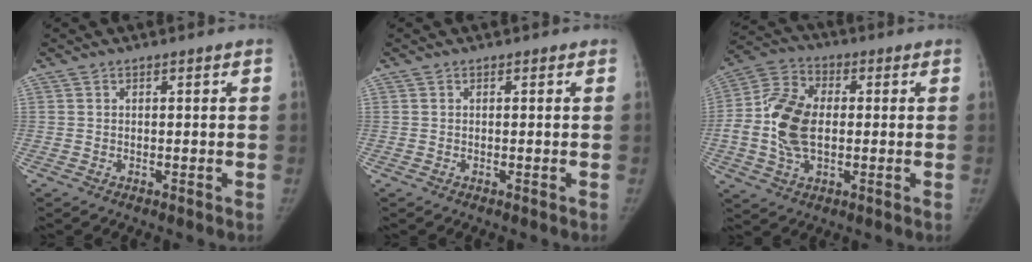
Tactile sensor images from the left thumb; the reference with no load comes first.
{"total": 0.0}
{"total": 13.9, "force": [-0.4, 8.8, 10.7], "torque": [-0.211, 0.019, -0.010]}